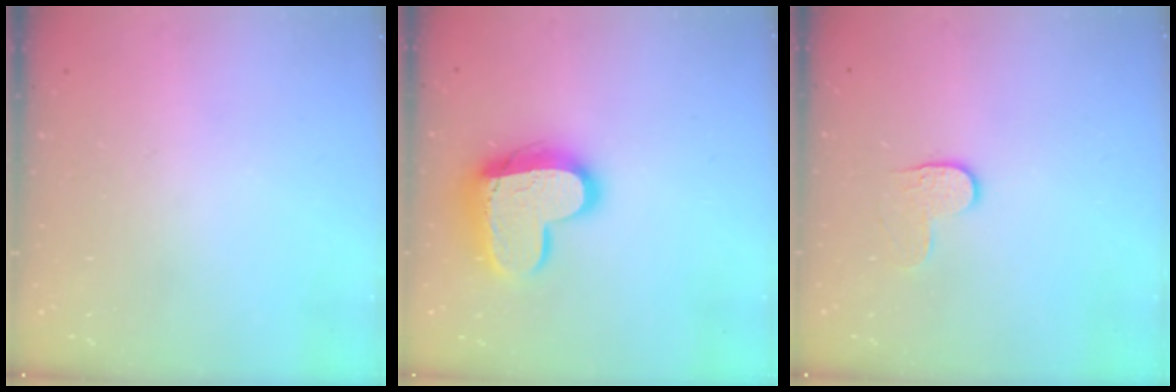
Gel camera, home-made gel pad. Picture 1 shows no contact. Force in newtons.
{"total": 16.2, "press": 16.1, "slide": 1.4}
{"total": 4.0, "press": 4.0, "slide": 0.5}